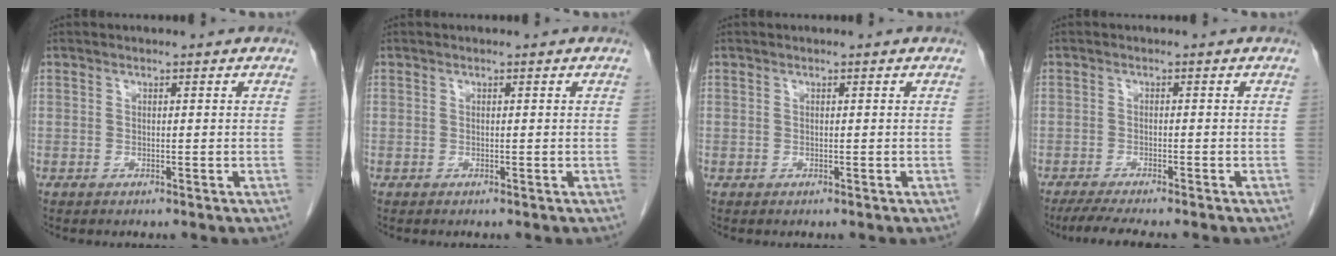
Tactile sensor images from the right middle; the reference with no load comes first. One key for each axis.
{"total": 0.0}
{"total": 0.0}
{"total": 5.9, "fx": -4.9, "fy": 0.2, "fz": 3.2, "tx": -0.049, "ty": -0.015, "tz": -0.079}